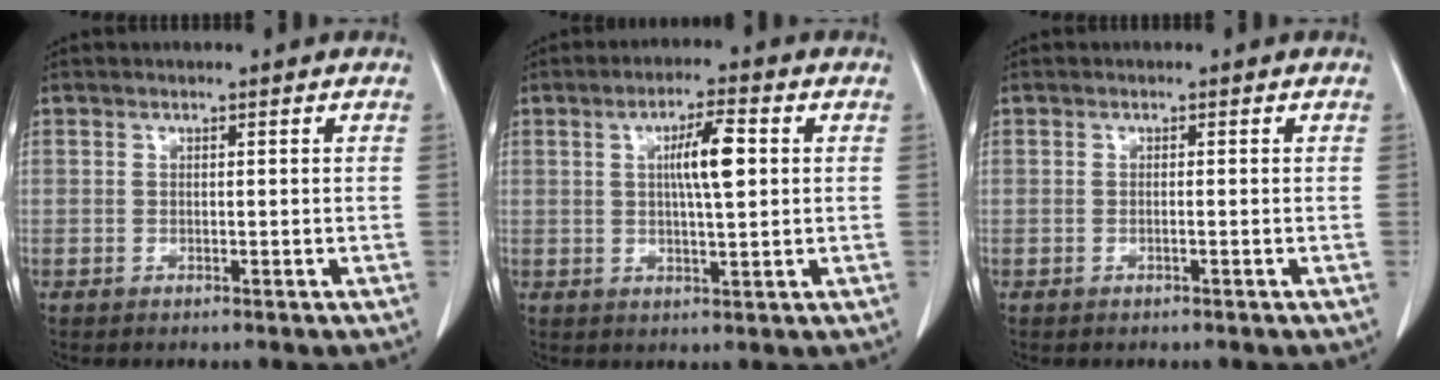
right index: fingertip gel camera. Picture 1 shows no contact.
{"total": 6.4, "force": [1.2, 0.9, 6.3], "torque": [-0.108, 0.005, 0.022]}
{"total": 0.0}